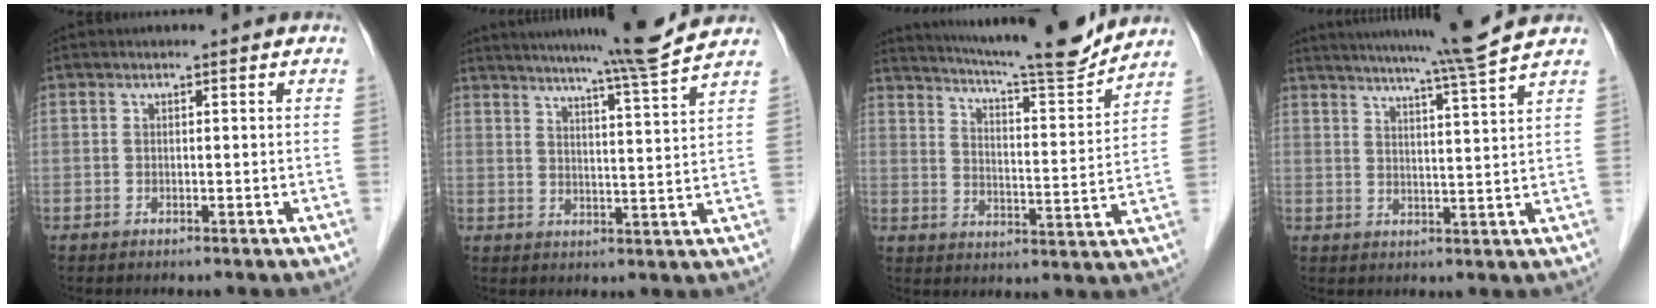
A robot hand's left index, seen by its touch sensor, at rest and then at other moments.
{"total": 11.3, "force": [10.1, -2.3, 4.7], "torque": [-0.078, -0.023, 0.138]}
{"total": 16.2, "force": [14.9, 0.1, 6.3], "torque": [-0.107, -0.024, 0.211]}
{"total": 9.9, "force": [8.4, -2.3, 4.6], "torque": [-0.071, -0.014, 0.112]}